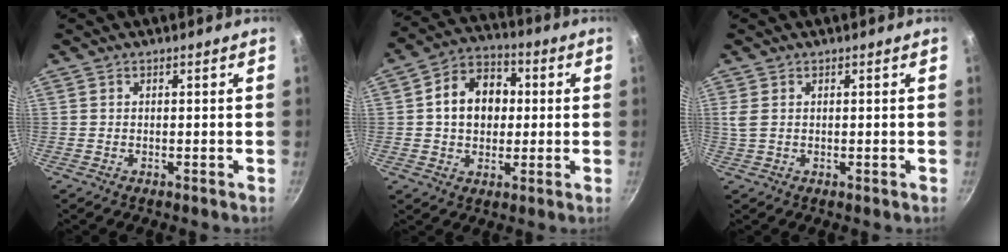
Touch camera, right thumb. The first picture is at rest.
{"total": 12.0, "force": [1.1, 9.2, 7.6], "torque": [-0.088, 0.021, 0.006]}
{"total": 2.1, "force": [0.6, 1.1, 1.7], "torque": [-0.034, 0.000, 0.015]}